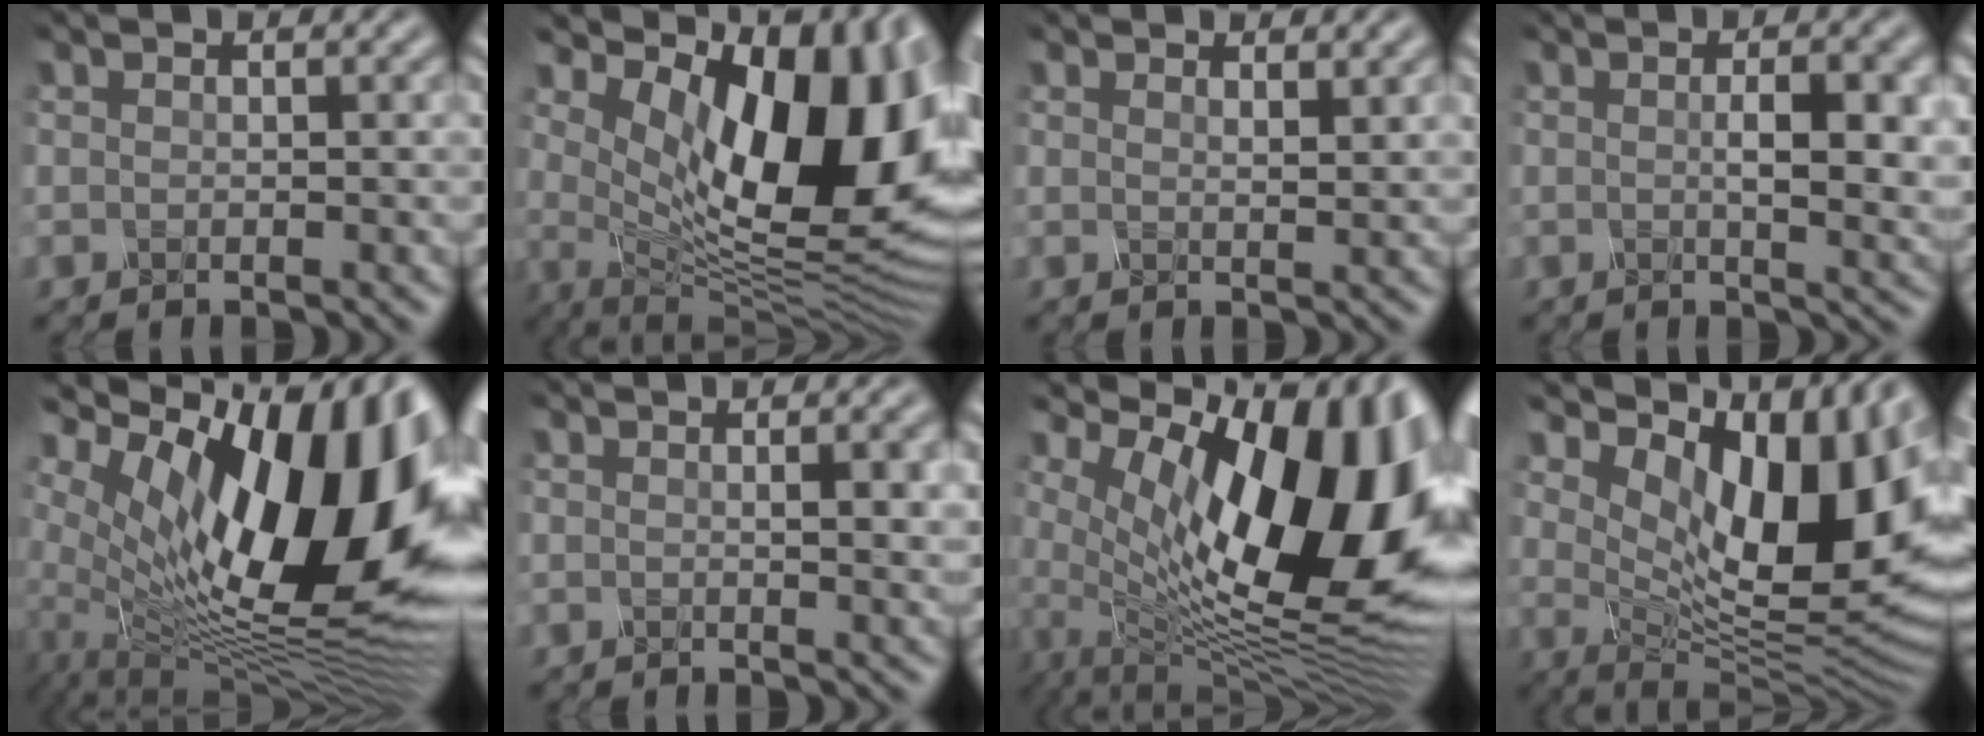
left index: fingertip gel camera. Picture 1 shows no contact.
{"total": 16.6, "force": [3.7, 8.4, 13.8], "torque": [-0.183, -0.005, 0.068]}
{"total": 1.3, "force": [1.1, 0.2, 0.7], "torque": [-0.014, -0.003, 0.021]}
{"total": 5.0, "force": [0.1, 1.6, 4.8], "torque": [-0.073, -0.004, 0.004]}
{"total": 18.0, "force": [3.7, 8.6, 15.4], "torque": [-0.263, 0.013, 0.057]}
{"total": 2.5, "force": [0.3, 0.6, 2.4], "torque": [-0.032, -0.003, 0.007]}
{"total": 16.4, "force": [3.1, 7.7, 14.2], "torque": [-0.219, -0.008, 0.047]}
{"total": 14.9, "force": [4.6, 7.0, 12.3], "torque": [-0.163, -0.002, 0.081]}